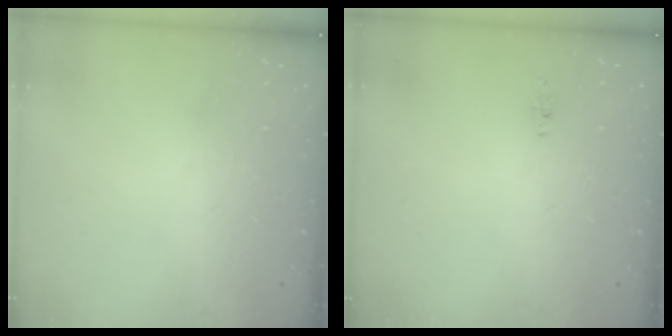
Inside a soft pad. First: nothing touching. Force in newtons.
{"total": 3.9, "press": 2.9, "slide": 2.6}